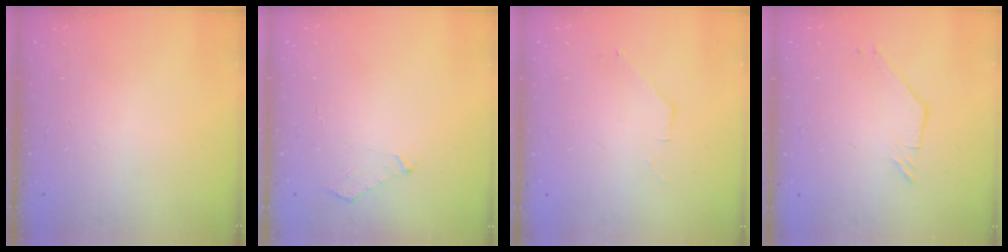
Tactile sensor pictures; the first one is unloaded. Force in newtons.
{"total": 3.9, "press": 3.9, "slide": 0.5}
{"total": 1.0, "press": 1.0, "slide": 0.2}
{"total": 1.8, "press": 1.8, "slide": 0.1}